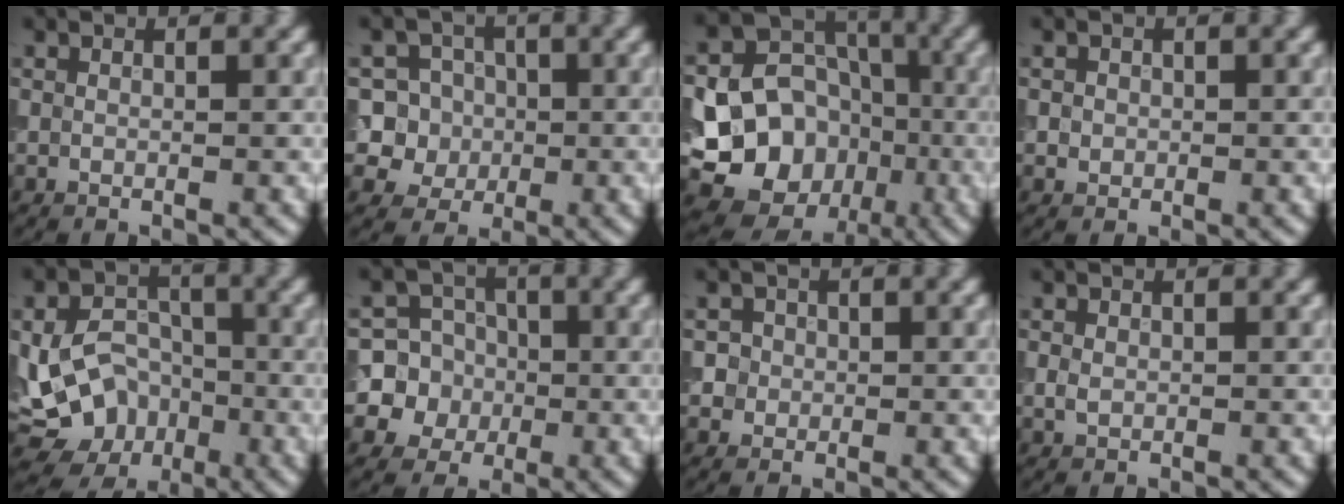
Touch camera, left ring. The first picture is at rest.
{"total": 6.9, "force": [0.0, 6.6, 1.9], "torque": [-0.025, 0.028, -0.009]}
{"total": 15.3, "force": [-4.3, 13.2, 6.5], "torque": [-0.114, -0.025, -0.077]}
{"total": 1.0, "force": [0.0, 0.9, 0.3], "torque": [0.004, -0.003, 0.000]}
{"total": 9.8, "force": [-2.2, 7.9, 5.3], "torque": [-0.053, -0.015, -0.036]}
{"total": 8.6, "force": [-1.1, 8.4, 1.6], "torque": [-0.036, 0.018, -0.044]}
{"total": 2.5, "force": [0.5, 2.4, 0.7], "torque": [0.006, 0.003, 0.004]}
{"total": 1.0, "force": [0.0, 0.8, 0.6], "torque": [-0.013, -0.001, 0.000]}